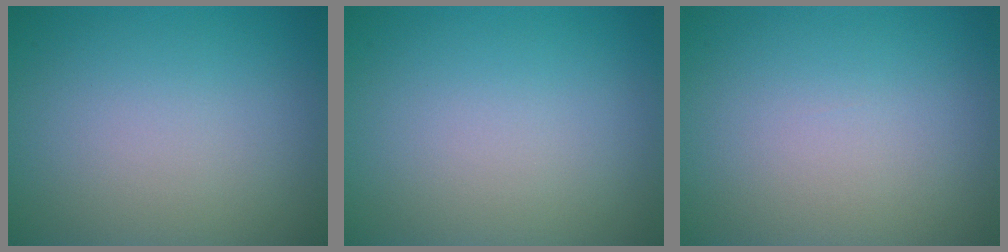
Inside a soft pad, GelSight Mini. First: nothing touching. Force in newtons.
{"total": 0.0}
{"total": 0.0}